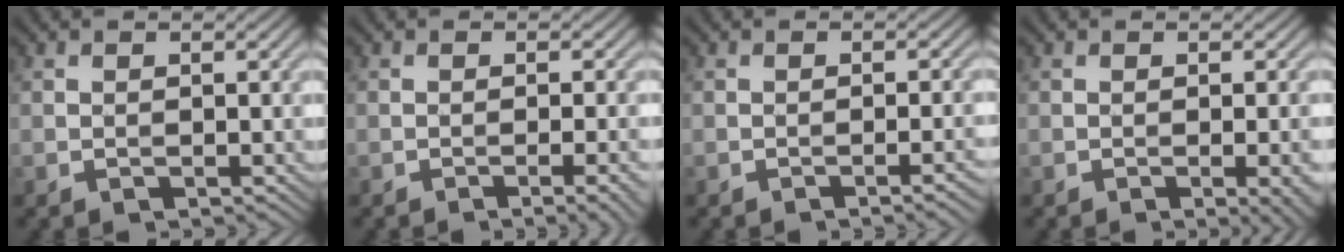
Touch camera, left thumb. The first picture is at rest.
{"total": 3.2, "force": [-1.3, 0.6, 2.9], "torque": [-0.034, 0.009, -0.024]}
{"total": 2.4, "force": [-1.1, 0.4, 2.1], "torque": [-0.023, 0.010, -0.022]}
{"total": 4.1, "force": [-1.4, 1.0, 3.8], "torque": [-0.046, 0.002, -0.017]}